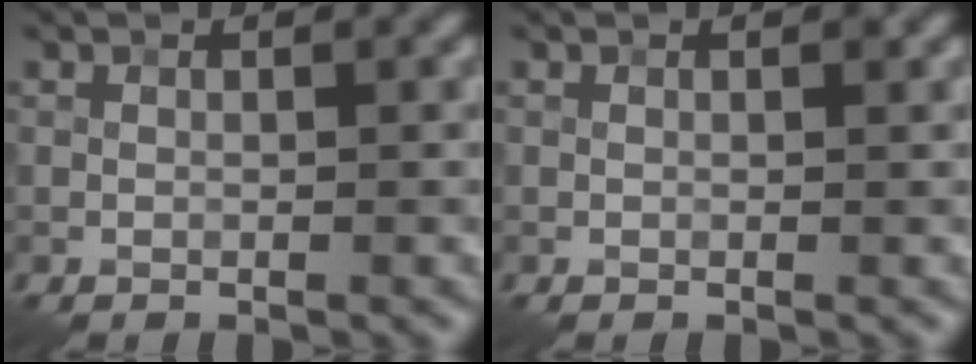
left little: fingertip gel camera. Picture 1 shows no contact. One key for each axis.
{"total": 0.0}